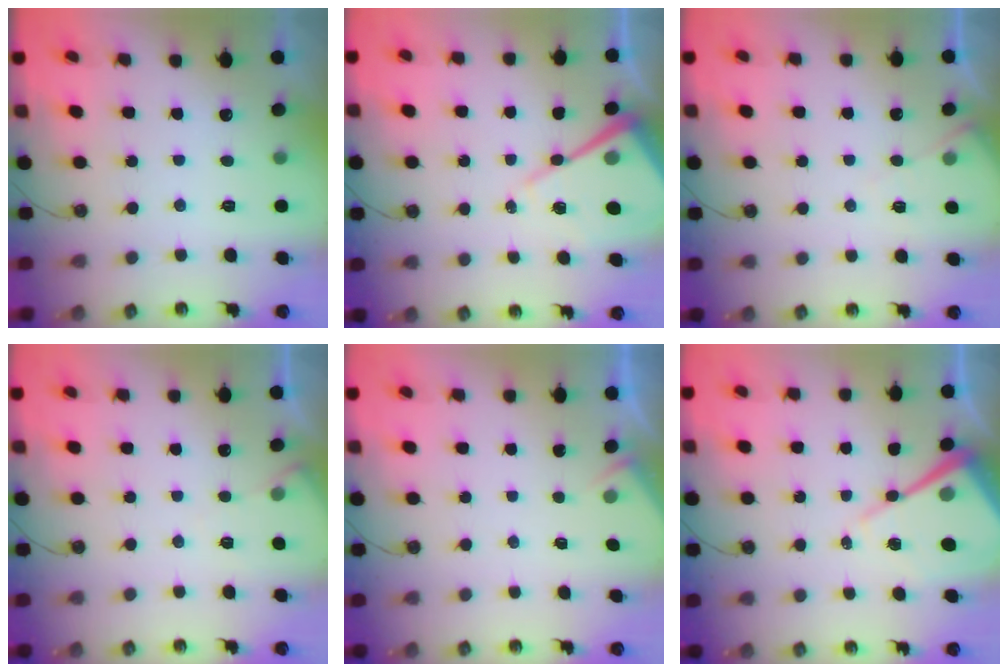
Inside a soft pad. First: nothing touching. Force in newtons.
{"total": 13.0, "press": 12.9, "slide": 1.3}
{"total": 5.4, "press": 5.4, "slide": 0.8}
{"total": 4.3, "press": 4.3, "slide": 0.7}
{"total": 2.5, "press": 2.5, "slide": 0.4}
{"total": 12.8, "press": 12.8, "slide": 1.3}